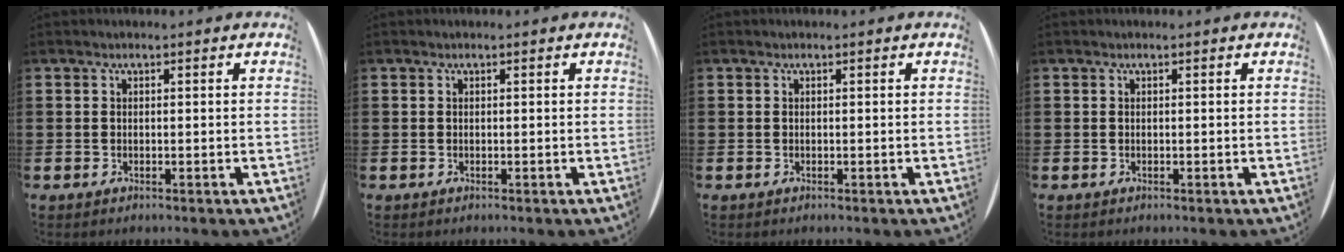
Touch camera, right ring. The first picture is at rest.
{"total": 0.0}
{"total": 0.0}
{"total": 0.0}